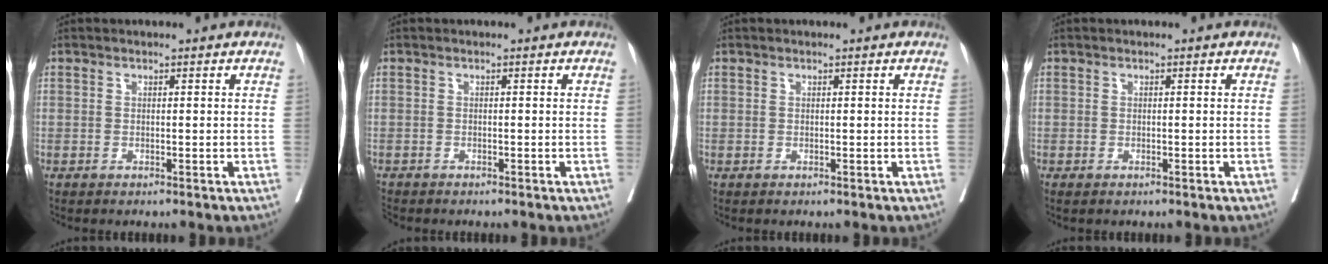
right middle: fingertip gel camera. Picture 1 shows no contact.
{"total": 2.5, "force": [-2.3, 0.7, 0.7], "torque": [-0.016, -0.006, -0.038]}
{"total": 0.0}
{"total": 0.5, "force": [-0.4, 0.0, 0.3], "torque": [-0.010, -0.004, -0.006]}